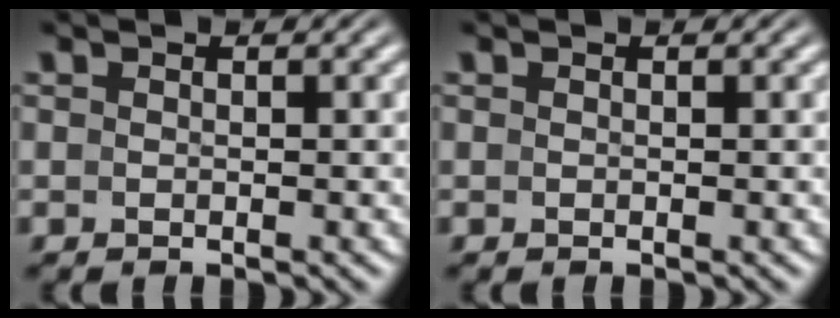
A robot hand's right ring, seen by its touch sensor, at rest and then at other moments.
{"total": 0.0}